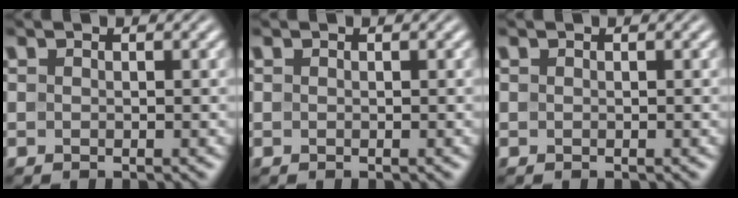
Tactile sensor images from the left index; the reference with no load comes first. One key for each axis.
{"total": 0.0}
{"total": 0.0}